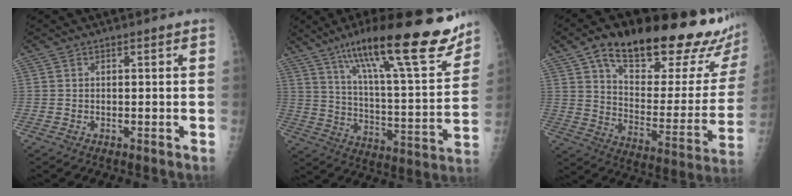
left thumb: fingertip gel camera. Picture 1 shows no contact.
{"total": 26.8, "force": [18.1, 5.2, 19.1], "torque": [-0.271, -0.058, 0.284]}
{"total": 31.5, "force": [20.0, 11.2, 21.7], "torque": [-0.286, -0.046, 0.294]}